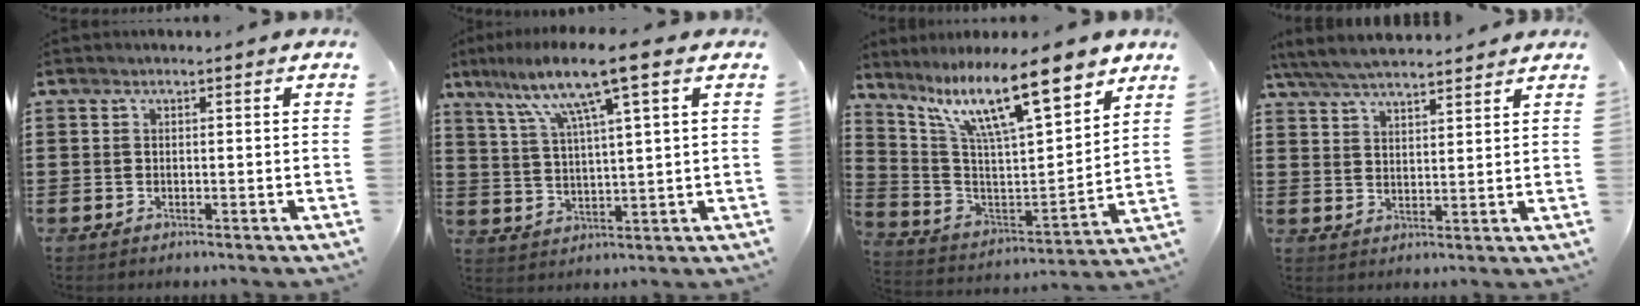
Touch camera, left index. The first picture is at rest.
{"total": 9.3, "force": [5.4, 0.5, 7.6], "torque": [-0.162, -0.013, 0.088]}
{"total": 14.6, "force": [10.0, 3.3, 10.1], "torque": [-0.199, -0.054, 0.166]}
{"total": 5.7, "force": [5.3, 0.7, 2.0], "torque": [-0.055, -0.014, 0.098]}